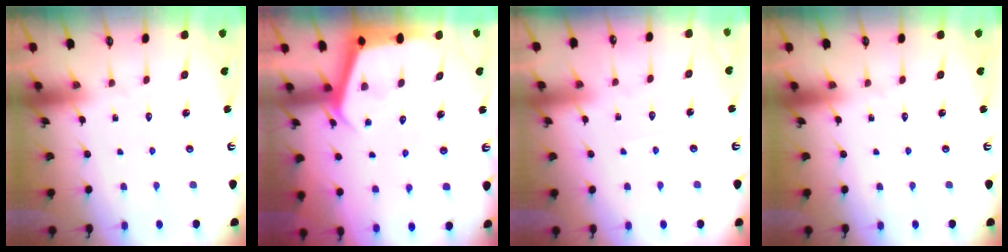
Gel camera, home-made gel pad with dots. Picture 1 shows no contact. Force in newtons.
{"total": 3.9, "press": 3.9, "slide": 0.2}
{"total": 2.5, "press": 2.4, "slide": 0.4}
{"total": 0.0}